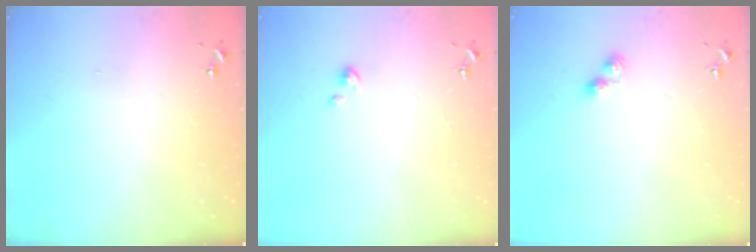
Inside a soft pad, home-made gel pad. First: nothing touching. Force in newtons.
{"total": 1.4, "press": 1.4, "slide": 0.1}
{"total": 4.3, "press": 4.3, "slide": 0.5}